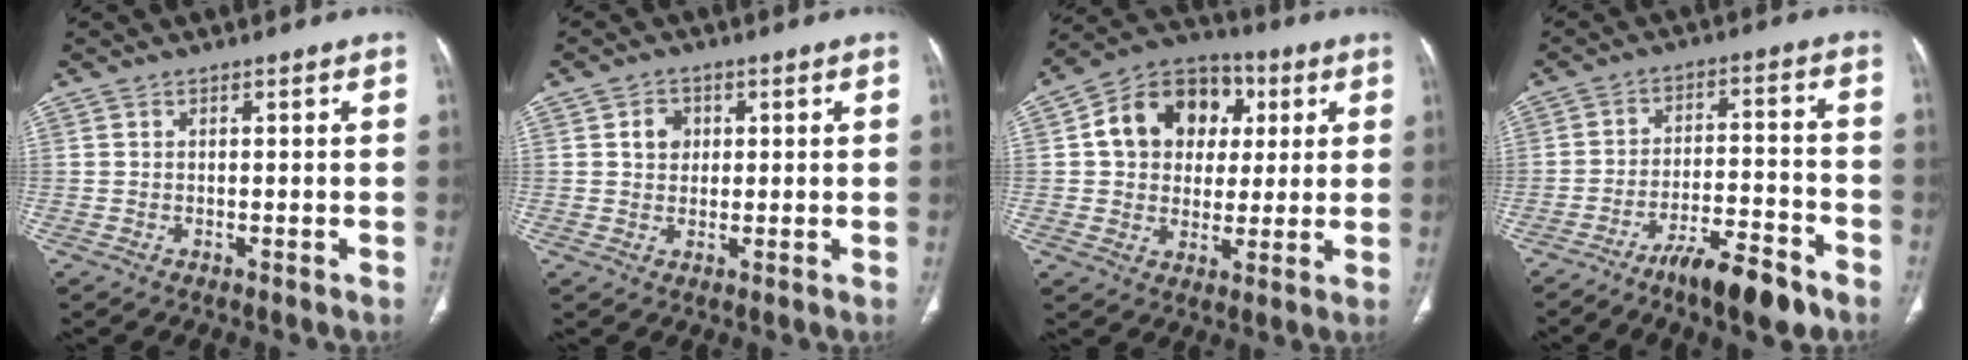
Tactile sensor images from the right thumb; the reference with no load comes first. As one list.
[{"total": 4.8, "force": [1.1, 4.0, 2.3], "torque": [-0.014, 0.000, 0.016]}, {"total": 15.1, "force": [3.3, 12.3, 8.1], "torque": [-0.094, 0.010, 0.047]}, {"total": 11.2, "force": [-7.8, 2.9, 7.6], "torque": [-0.119, 0.052, -0.129]}]